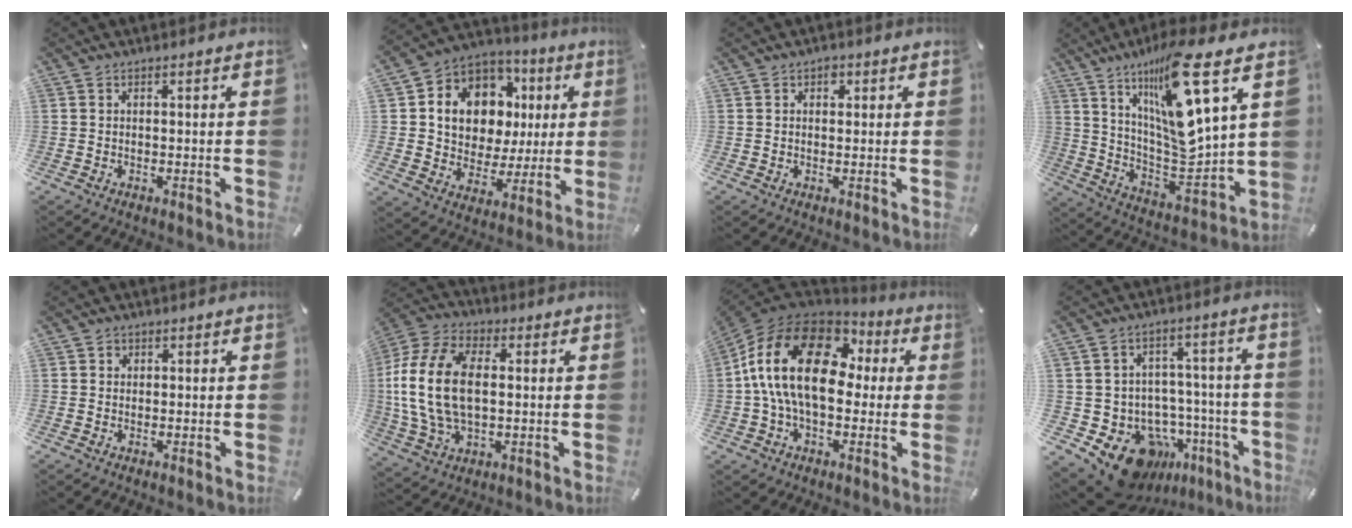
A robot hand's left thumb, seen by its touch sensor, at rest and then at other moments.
{"total": 11.5, "force": [2.8, 10.3, 4.4], "torque": [-0.082, -0.027, 0.064]}
{"total": 1.6, "force": [0.6, 1.3, 0.8], "torque": [-0.002, -0.001, 0.006]}
{"total": 18.9, "force": [11.6, 3.9, 14.3], "torque": [-0.265, -0.080, 0.182]}
{"total": 1.0, "force": [0.2, 1.0, 0.3], "torque": [0.003, 0.002, 0.000]}
{"total": 17.0, "force": [0.7, 11.0, 13.0], "torque": [-0.302, 0.001, 0.009]}
{"total": 21.5, "force": [2.0, 13.4, 16.7], "torque": [-0.337, 0.016, 0.030]}
{"total": 16.0, "force": [-9.6, 10.2, 7.7], "torque": [-0.103, 0.053, -0.146]}